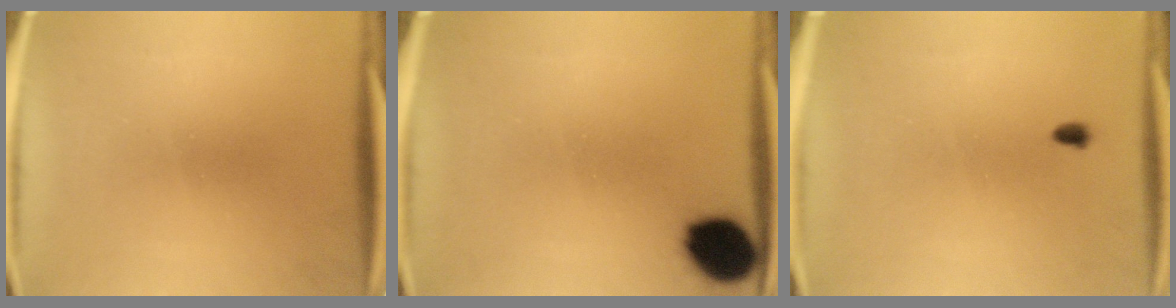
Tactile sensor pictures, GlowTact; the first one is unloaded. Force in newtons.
{"total": 12.8}
{"total": 1.0}